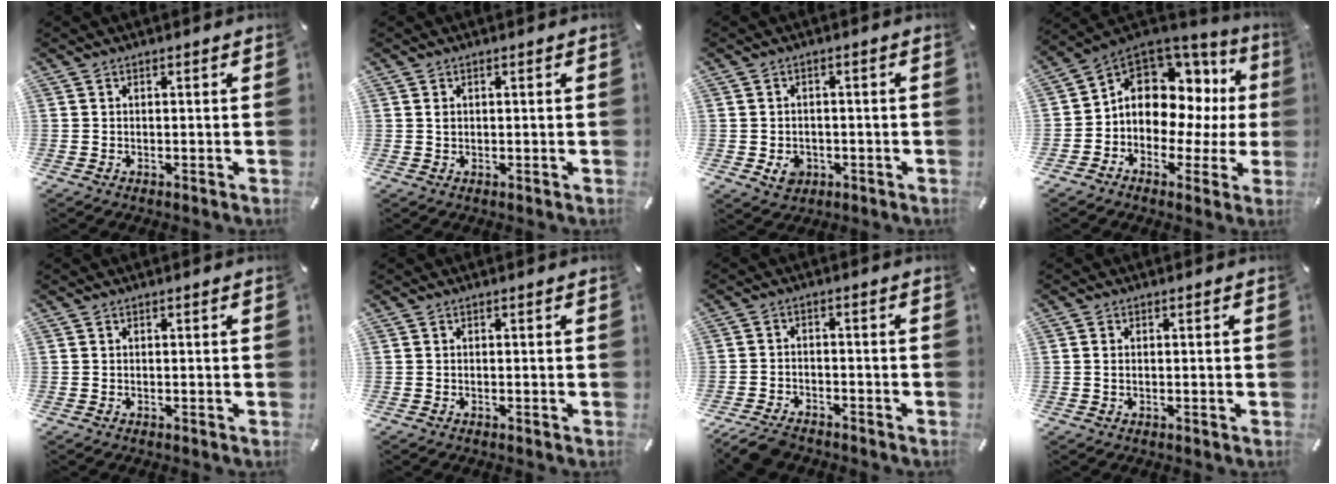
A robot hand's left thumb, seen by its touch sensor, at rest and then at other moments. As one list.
[{"total": 0.9, "force": [0.2, 0.6, 0.6], "torque": [-0.013, 0.003, 0.003]}, {"total": 4.1, "force": [-1.2, 3.5, 1.9], "torque": [-0.018, -0.001, -0.023]}, {"total": 10.1, "force": [2.5, 8.1, 5.5], "torque": [-0.091, -0.032, 0.047]}, {"total": 0.0}, {"total": 0.0}, {"total": 5.1, "force": [-4.5, 1.9, 1.7], "torque": [-0.040, 0.017, -0.086]}, {"total": 1.2, "force": [0.0, 0.8, 0.9], "torque": [-0.020, 0.004, -0.001]}]